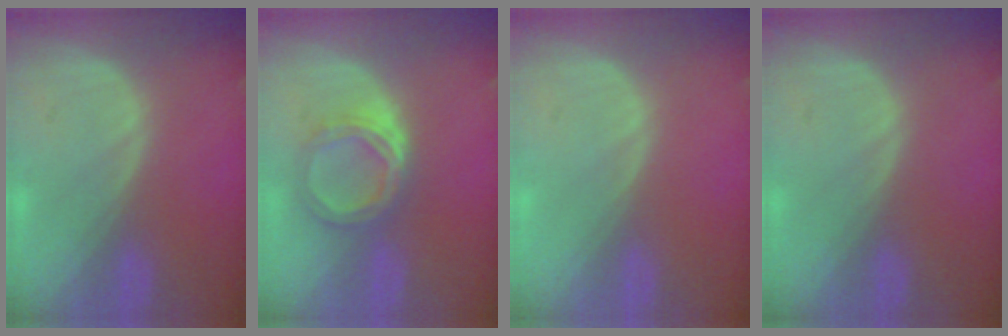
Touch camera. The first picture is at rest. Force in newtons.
{"total": 5.7, "press": 5.0, "slide": 2.7}
{"total": 0.0}
{"total": 0.0}